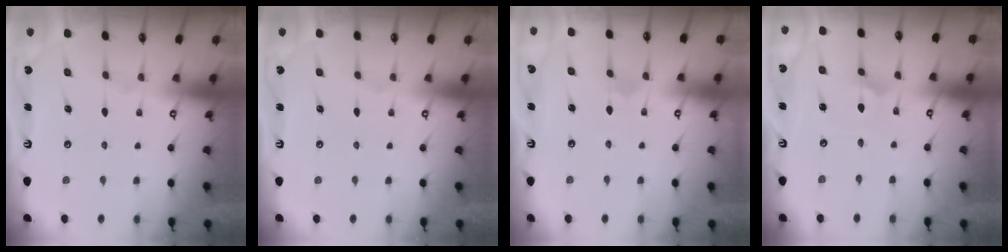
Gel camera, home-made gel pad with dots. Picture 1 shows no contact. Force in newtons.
{"total": 0.0}
{"total": 3.1, "press": 3.1, "slide": 0.1}
{"total": 2.6, "press": 2.5, "slide": 0.3}